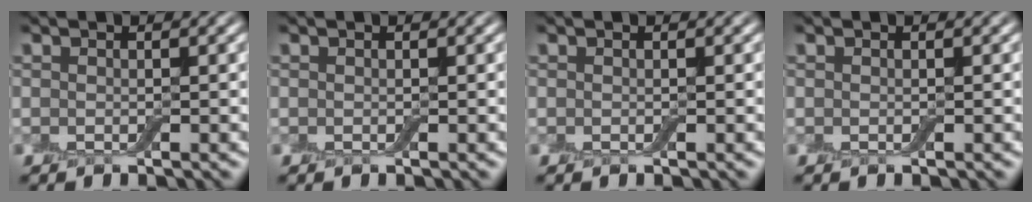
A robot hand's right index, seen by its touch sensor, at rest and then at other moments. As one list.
[{"total": 0.0}, {"total": 0.0}, {"total": 0.0}]